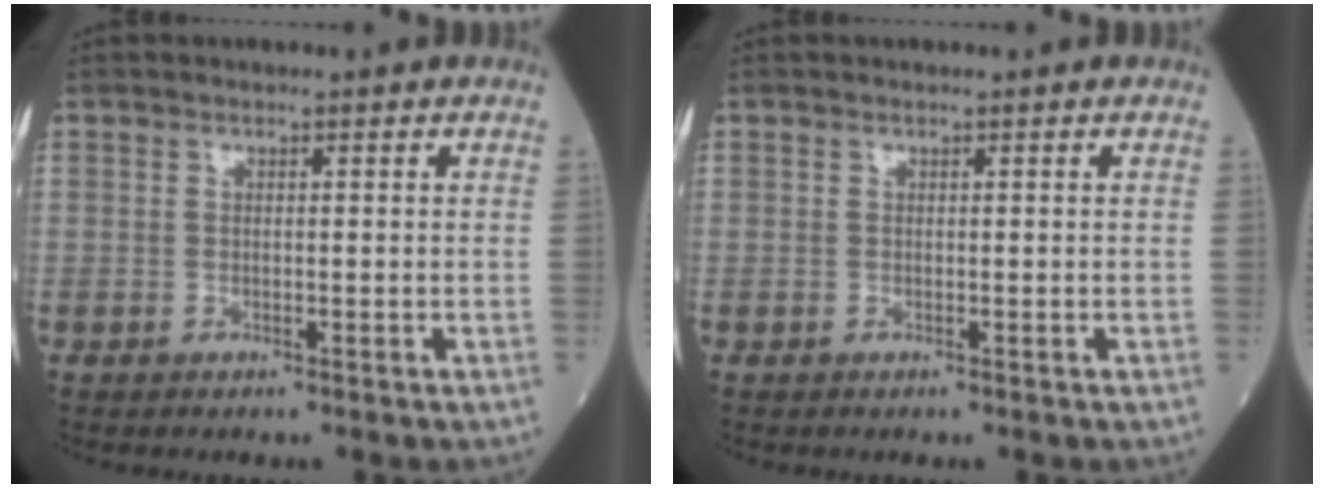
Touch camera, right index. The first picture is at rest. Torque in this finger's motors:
{"motor_torque": [0.01, -0.01, 0.00, -0.01]}